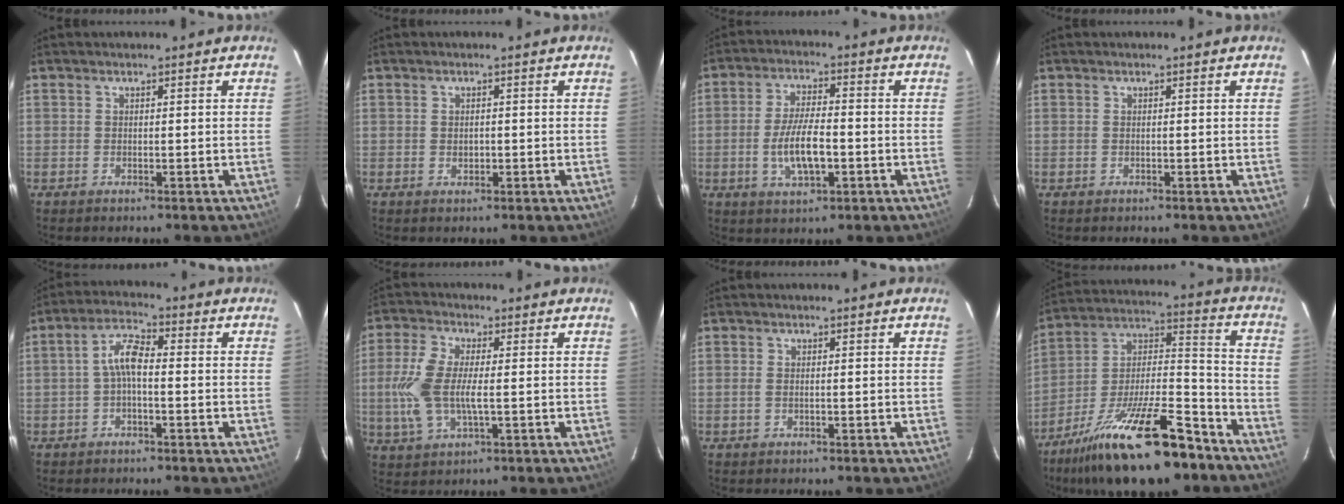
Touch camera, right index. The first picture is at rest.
{"total": 1.3, "force": [-0.2, 1.0, 0.8], "torque": [-0.013, 0.004, -0.002]}
{"total": 8.8, "force": [-2.2, 3.2, 7.9], "torque": [-0.157, -0.001, -0.038]}
{"total": 0.0}
{"total": 4.8, "force": [-0.9, 1.7, 4.3], "torque": [-0.092, 0.019, -0.021]}
{"total": 9.5, "force": [-0.8, 3.9, 8.6], "torque": [-0.195, 0.002, -0.015]}
{"total": 0.8, "force": [-0.2, 0.4, 0.7], "torque": [-0.017, 0.000, -0.005]}
{"total": 23.9, "force": [-16.5, 7.1, 15.7], "torque": [-0.277, -0.006, -0.260]}